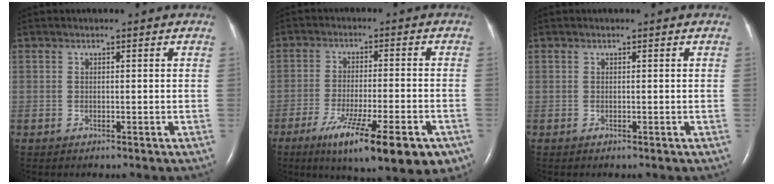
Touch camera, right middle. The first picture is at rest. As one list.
[{"total": 16.8, "force": [-10.0, 2.8, 13.2], "torque": [-0.158, -0.033, -0.149]}, {"total": 0.0}]